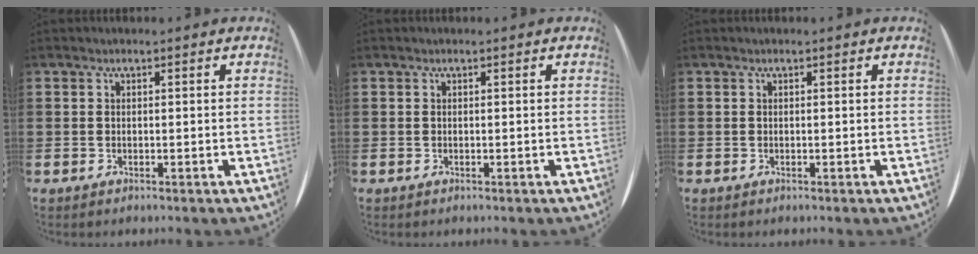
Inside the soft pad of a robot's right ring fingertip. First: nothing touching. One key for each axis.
{"total": 0.0}
{"total": 0.0}